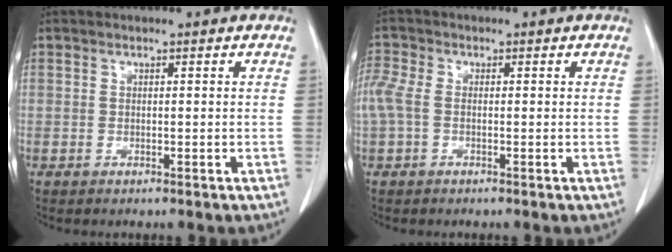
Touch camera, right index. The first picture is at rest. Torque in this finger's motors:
{"motor_torque": [0.62, -0.33, 0.36, 0.10]}